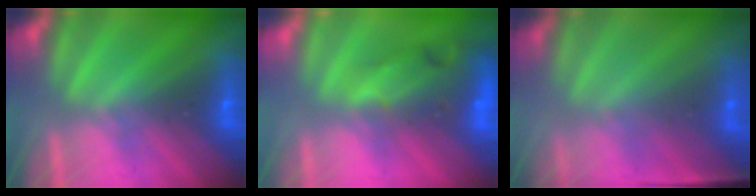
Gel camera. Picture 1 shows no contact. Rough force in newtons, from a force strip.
{"total": 7.5}
{"total": 1.1}